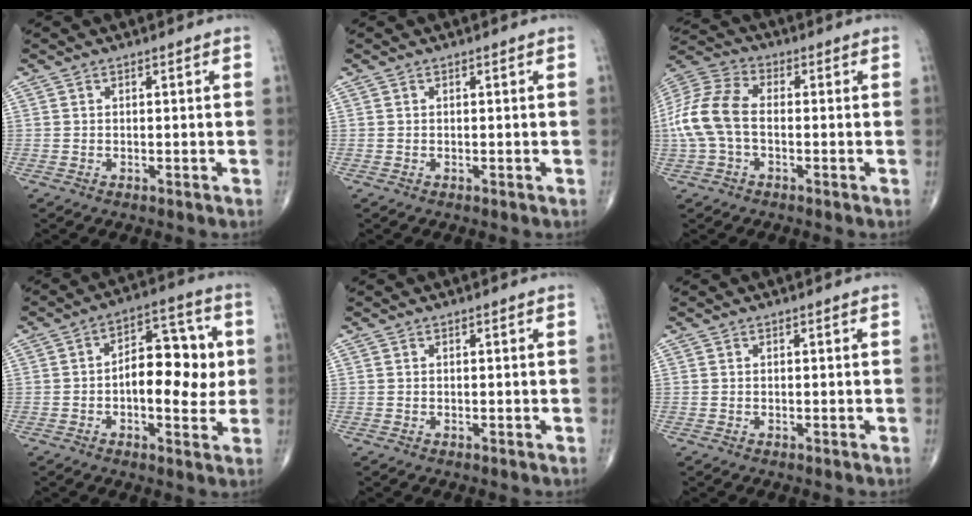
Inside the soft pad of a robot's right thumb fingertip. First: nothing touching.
{"total": 0.0}
{"total": 12.4, "force": [-1.1, 7.6, 9.8], "torque": [-0.221, 0.032, -0.027]}
{"total": 13.0, "force": [0.0, 6.8, 11.0], "torque": [-0.126, 0.024, -0.006]}
{"total": 0.0}
{"total": 0.0}